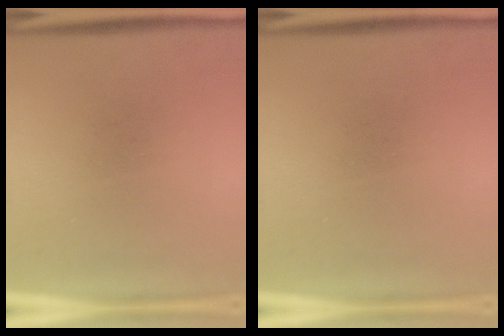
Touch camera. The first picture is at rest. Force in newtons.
{"total": 0.0}